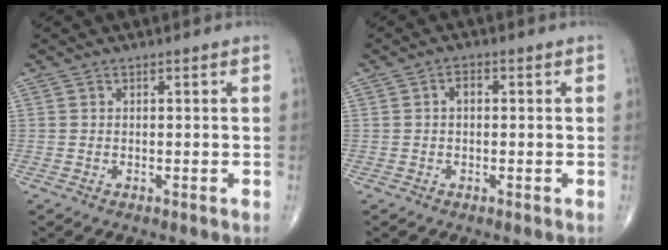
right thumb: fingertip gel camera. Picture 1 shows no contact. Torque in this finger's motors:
{"motor_torque": [0.49, 0.61, 0.53, 0.06, -0.07]}